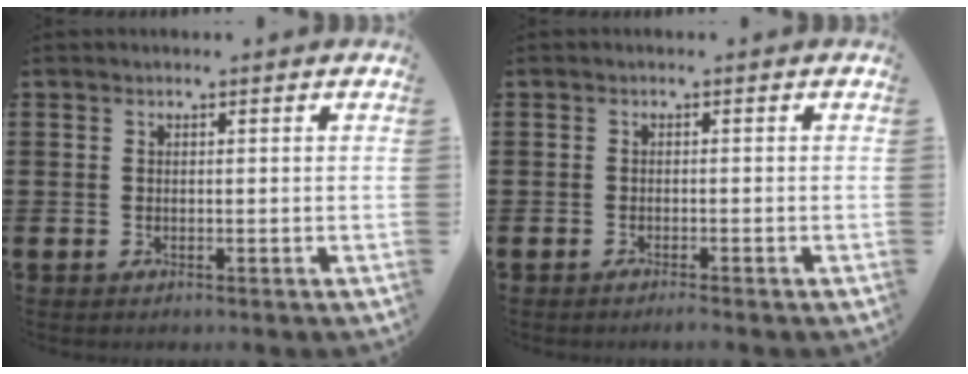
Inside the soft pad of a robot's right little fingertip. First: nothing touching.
{"total": 0.9, "force": [-0.7, 0.0, 0.5], "torque": [-0.009, -0.004, -0.013]}